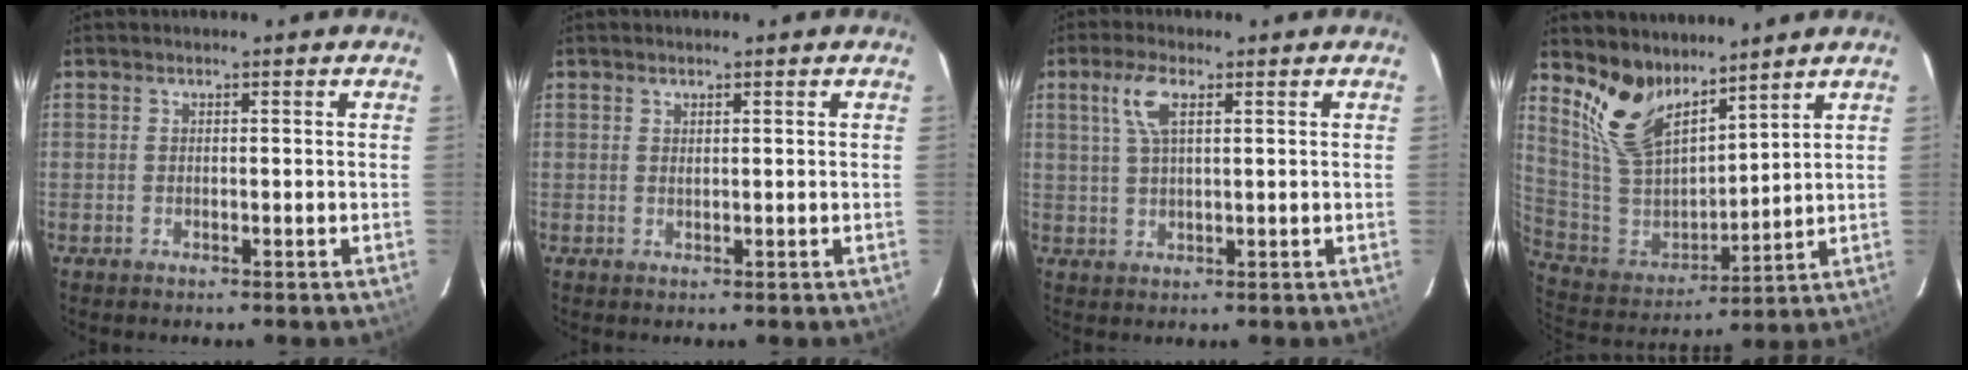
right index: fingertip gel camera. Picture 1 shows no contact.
{"total": 0.7, "force": [0.6, 0.1, 0.4], "torque": [-0.006, 0.000, 0.011]}
{"total": 5.2, "force": [2.2, 1.7, 4.4], "torque": [-0.090, 0.008, 0.045]}
{"total": 13.8, "force": [10.4, 6.1, 6.6], "torque": [-0.141, -0.005, 0.222]}